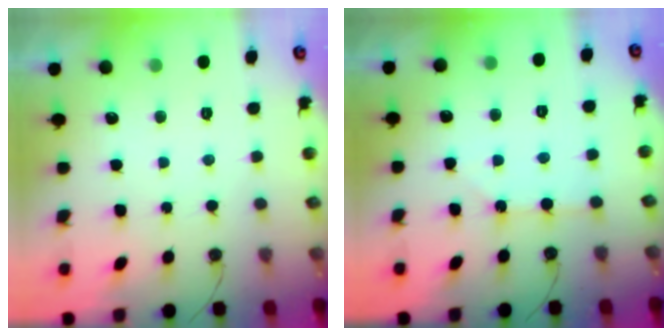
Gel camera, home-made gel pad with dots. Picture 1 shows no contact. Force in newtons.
{"total": 1.3, "press": 1.3, "slide": 0.2}